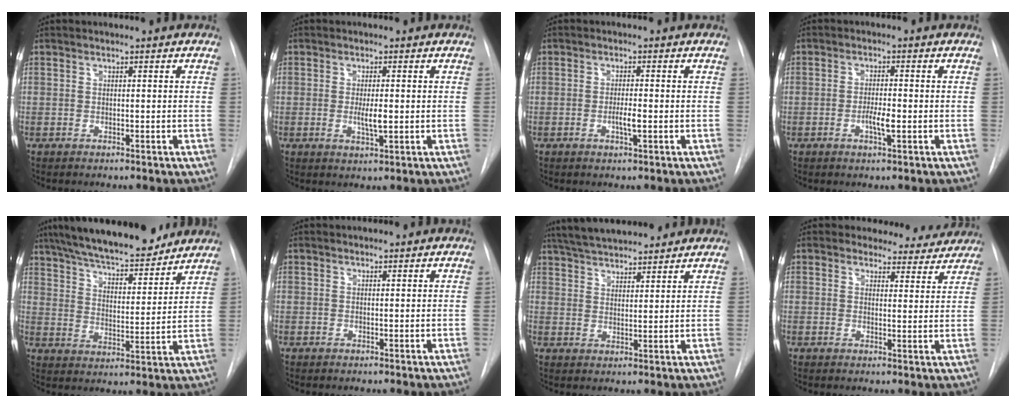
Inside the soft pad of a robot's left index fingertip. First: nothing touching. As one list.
[{"total": 2.9, "force": [-0.2, 0.6, 2.8], "torque": [-0.053, -0.005, -0.002]}, {"total": 2.3, "force": [-0.6, 0.2, 2.2], "torque": [-0.042, -0.002, -0.011]}, {"total": 2.9, "force": [-0.9, 0.4, 2.7], "torque": [-0.051, 0.000, -0.015]}, {"total": 19.9, "force": [17.2, 4.3, 9.1], "torque": [-0.156, 0.014, 0.258]}, {"total": 1.6, "force": [1.5, 0.3, 0.3], "torque": [-0.008, 0.018, 0.022]}, {"total": 13.1, "force": [11.9, 2.5, 4.9], "torque": [-0.082, 0.032, 0.186]}, {"total": 7.9, "force": [7.3, 2.9, 0.0], "torque": [0.030, -0.011, 0.068]}]